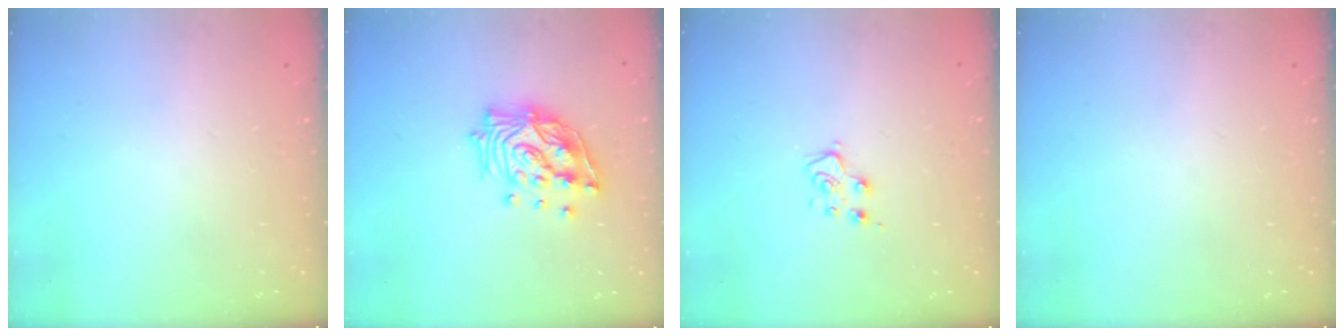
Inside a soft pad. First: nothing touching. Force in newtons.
{"total": 14.1, "press": 14.0, "slide": 1.4}
{"total": 6.2, "press": 6.1, "slide": 0.8}
{"total": 0.0}